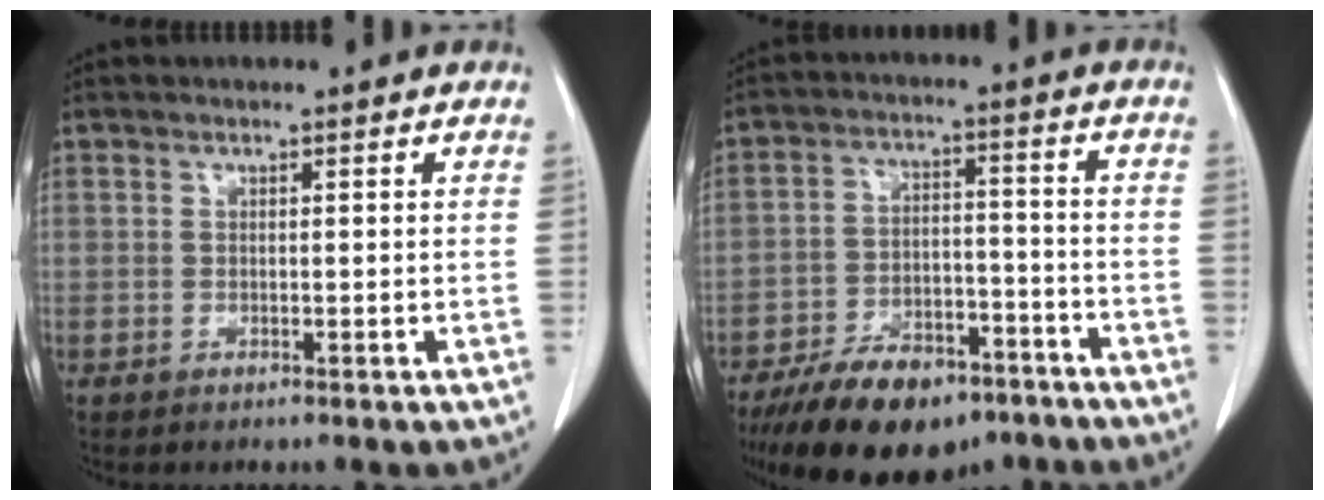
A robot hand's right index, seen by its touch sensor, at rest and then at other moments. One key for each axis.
{"total": 15.3, "fx": -11.2, "fy": 6.5, "fz": 8.0, "tx": -0.134, "ty": 0.005, "tz": -0.184}